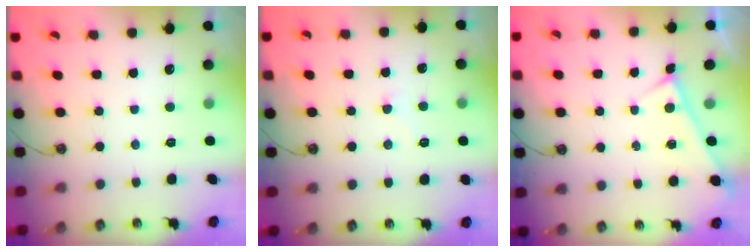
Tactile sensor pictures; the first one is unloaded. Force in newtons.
{"total": 4.2, "press": 4.2, "slide": 0.2}
{"total": 2.8, "press": 2.8, "slide": 0.1}